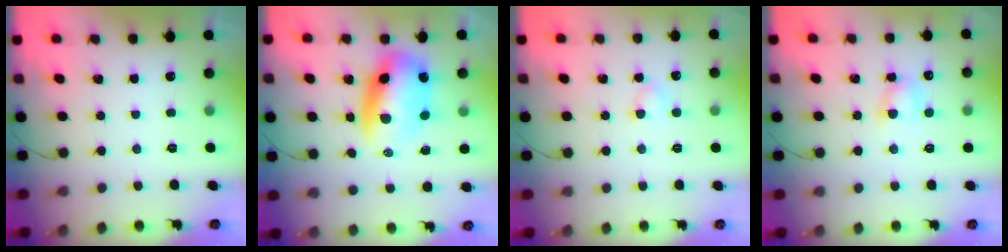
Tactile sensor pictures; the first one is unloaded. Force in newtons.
{"total": 10.8, "press": 10.4, "slide": 2.9}
{"total": 2.3, "press": 2.1, "slide": 0.9}
{"total": 4.9, "press": 4.7, "slide": 1.5}